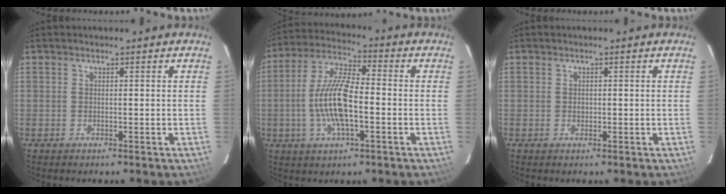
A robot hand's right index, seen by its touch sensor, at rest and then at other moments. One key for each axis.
{"total": 12.2, "fx": -2.6, "fy": 3.9, "fz": 11.3, "tx": -0.234, "ty": 0.004, "tz": -0.052}
{"total": 0.8, "fx": 0.0, "fy": 0.8, "fz": 0.3, "tx": -0.002, "ty": 0.001, "tz": 0.001}